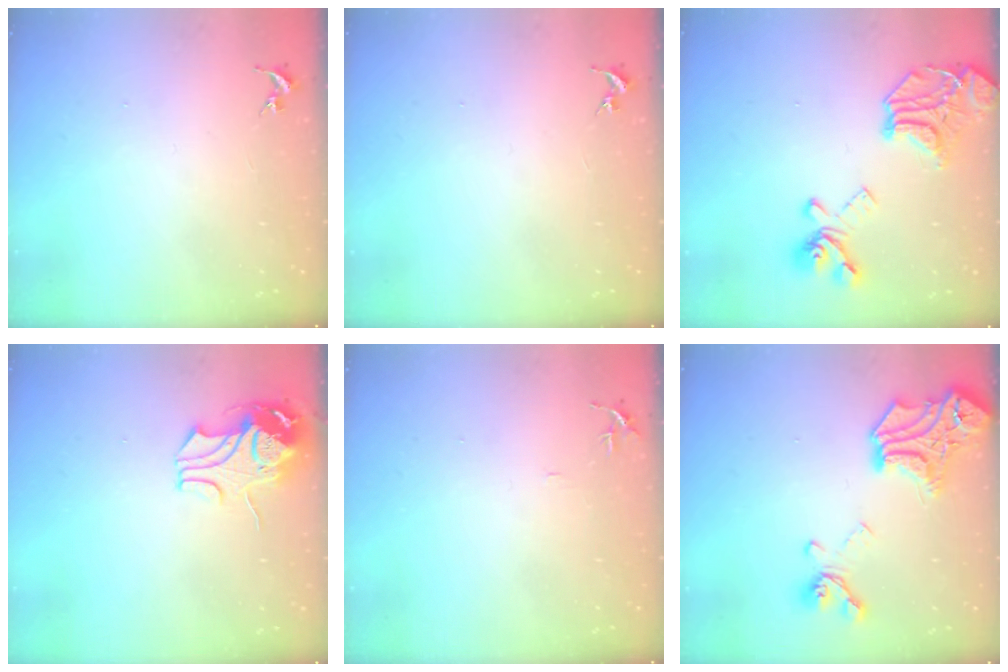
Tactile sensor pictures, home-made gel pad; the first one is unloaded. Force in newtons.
{"total": 0.0}
{"total": 21.1, "press": 21.0, "slide": 2.3}
{"total": 10.0, "press": 9.9, "slide": 1.5}
{"total": 4.7, "press": 4.7, "slide": 0.5}
{"total": 19.9, "press": 19.9, "slide": 0.9}